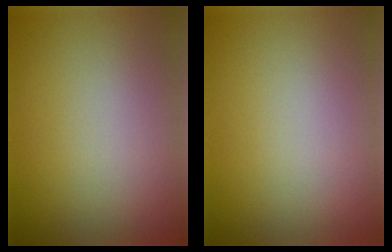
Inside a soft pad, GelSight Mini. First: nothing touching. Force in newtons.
{"total": 0.0}